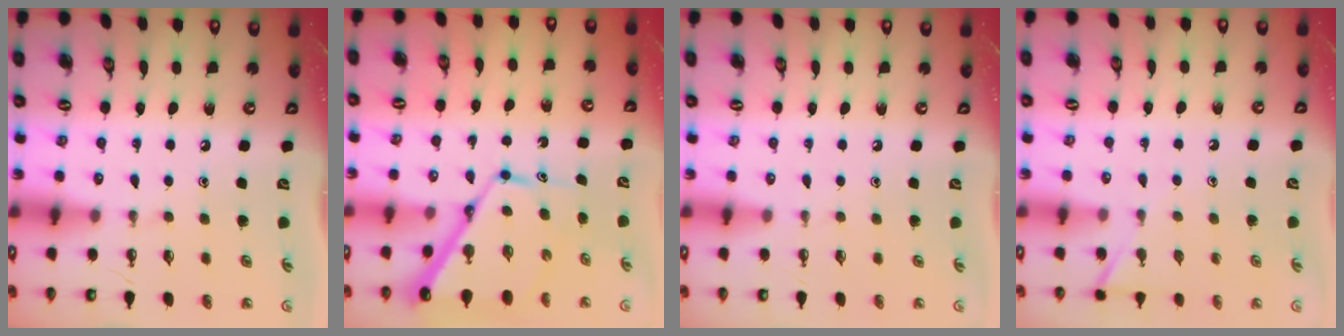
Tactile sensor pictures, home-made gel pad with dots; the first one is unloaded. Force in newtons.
{"total": 13.3, "press": 13.2, "slide": 1.3}
{"total": 0.0}
{"total": 5.7, "press": 5.7, "slide": 0.5}